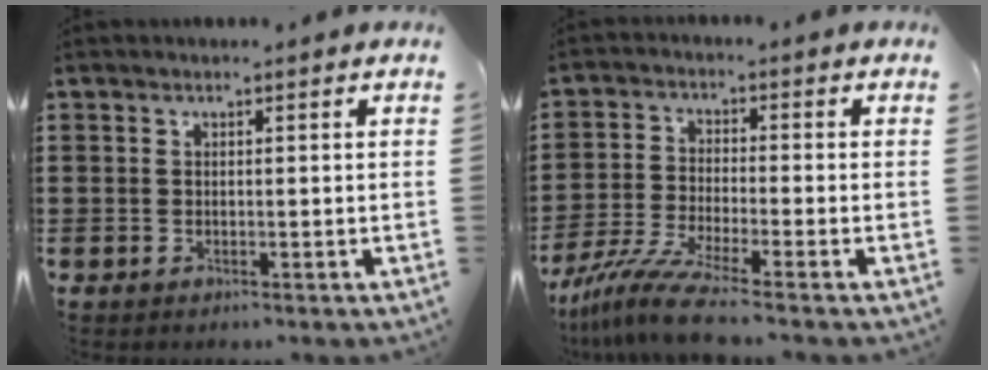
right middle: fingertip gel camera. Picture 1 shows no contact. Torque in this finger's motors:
{"motor_torque": [1.43, -0.71, 0.56, 0.10]}